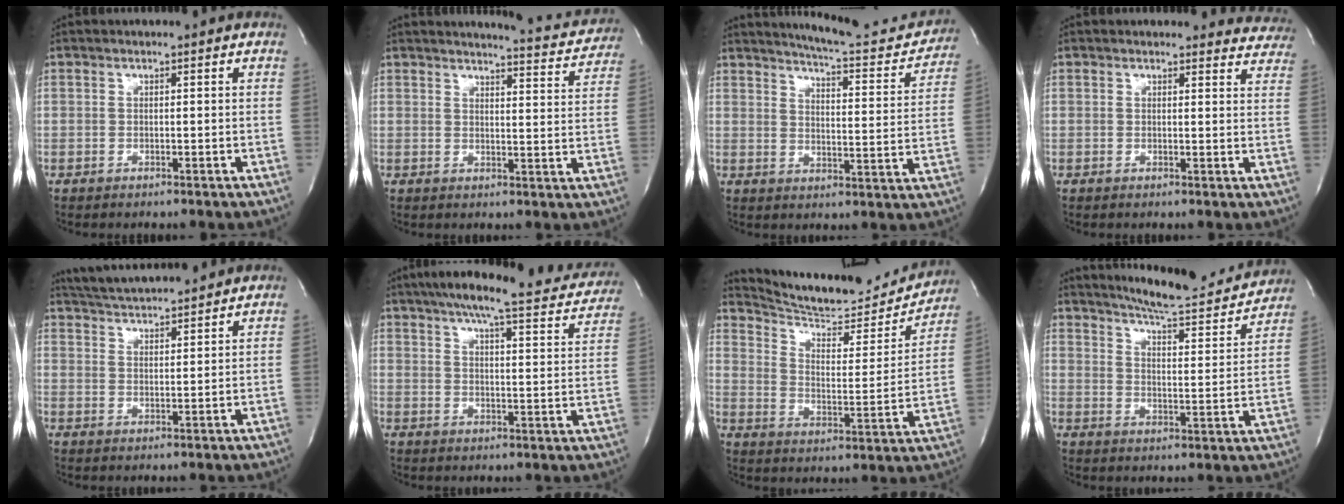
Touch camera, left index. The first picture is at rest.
{"total": 10.0, "force": [9.9, 1.0, 1.4], "torque": [-0.011, -0.041, 0.100]}
{"total": 15.1, "force": [14.4, 1.8, 4.3], "torque": [-0.054, -0.043, 0.176]}
{"total": 8.8, "force": [8.4, 2.6, -0.1], "torque": [0.045, -0.025, 0.051]}
{"total": 10.5, "force": [9.9, 0.3, 3.4], "torque": [-0.070, 0.022, 0.158]}
{"total": 22.9, "force": [19.8, 3.5, 10.9], "torque": [-0.158, -0.015, 0.239]}
{"total": 20.4, "force": [19.4, 3.1, 5.2], "torque": [-0.075, -0.043, 0.271]}
{"total": 17.3, "force": [16.2, 1.9, 5.9], "torque": [-0.088, -0.031, 0.215]}